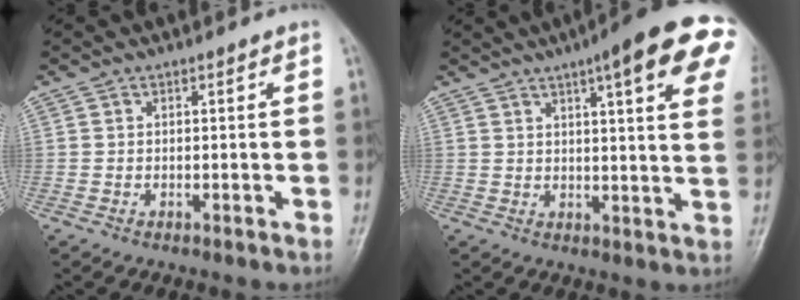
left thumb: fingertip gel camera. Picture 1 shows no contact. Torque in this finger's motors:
{"motor_torque": [0.90, 0.47, 1.59, -1.18, 0.20]}